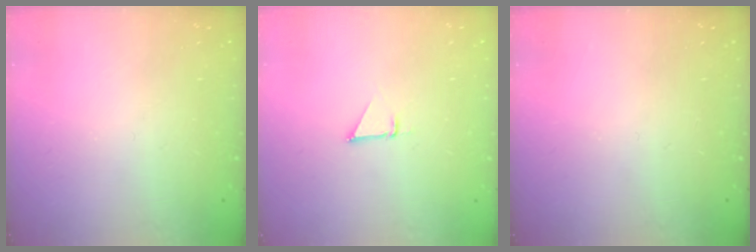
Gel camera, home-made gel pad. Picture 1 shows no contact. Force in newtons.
{"total": 1.5, "press": 1.5, "slide": 0.0}
{"total": 0.0}